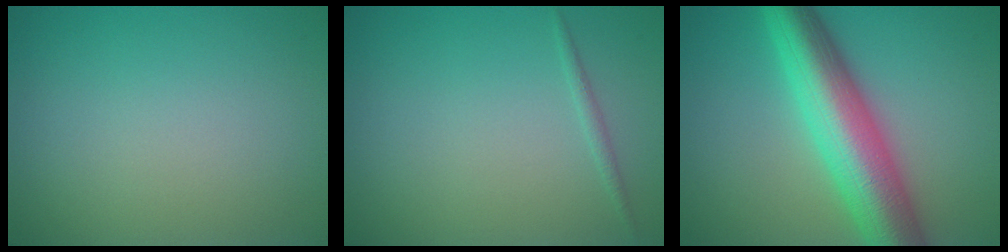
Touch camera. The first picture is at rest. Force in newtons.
{"total": 0.7, "press": 0.7, "slide": 0.0}
{"total": 9.2, "press": 9.2, "slide": 0.4}